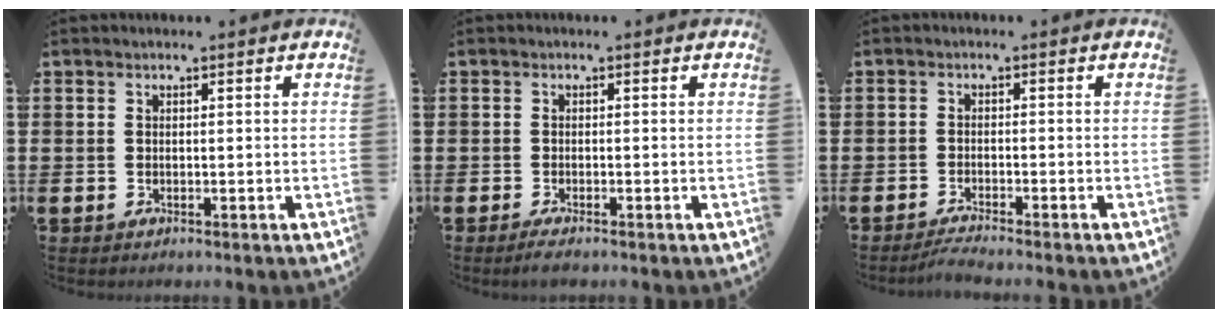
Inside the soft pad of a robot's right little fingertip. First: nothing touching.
{"total": 1.0, "force": [-0.6, 0.2, 0.8], "torque": [-0.016, -0.002, -0.012]}
{"total": 1.7, "force": [-1.5, -0.1, 0.8], "torque": [-0.012, 0.004, -0.029]}